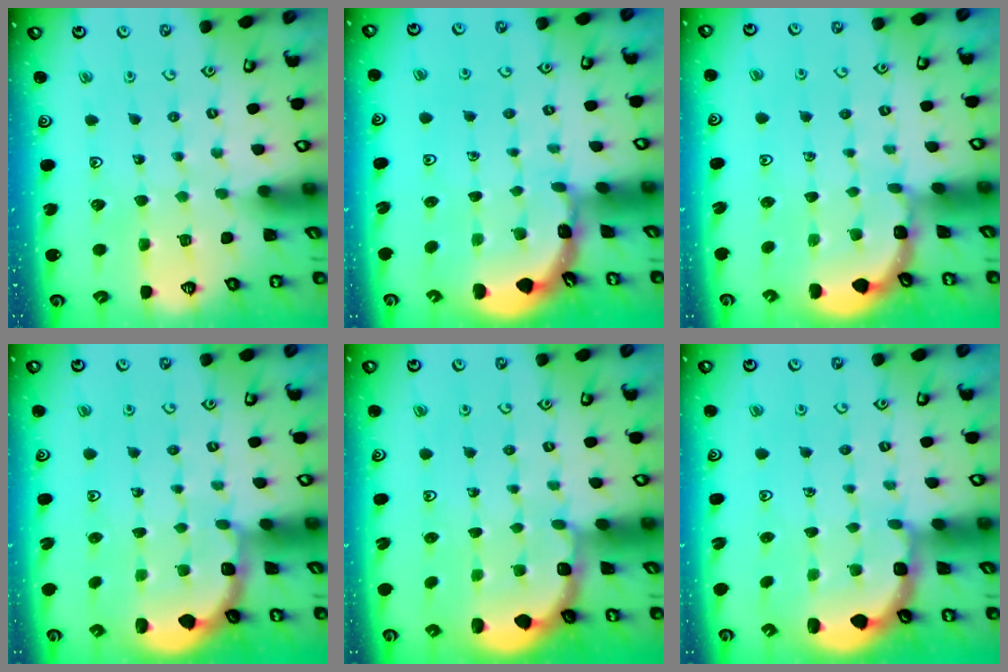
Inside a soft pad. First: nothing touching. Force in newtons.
{"total": 1.6, "press": 1.6, "slide": 0.1}
{"total": 1.7, "press": 1.7, "slide": 0.1}
{"total": 1.9, "press": 1.8, "slide": 0.7}
{"total": 1.9, "press": 1.8, "slide": 0.7}
{"total": 2.5, "press": 1.9, "slide": 1.6}